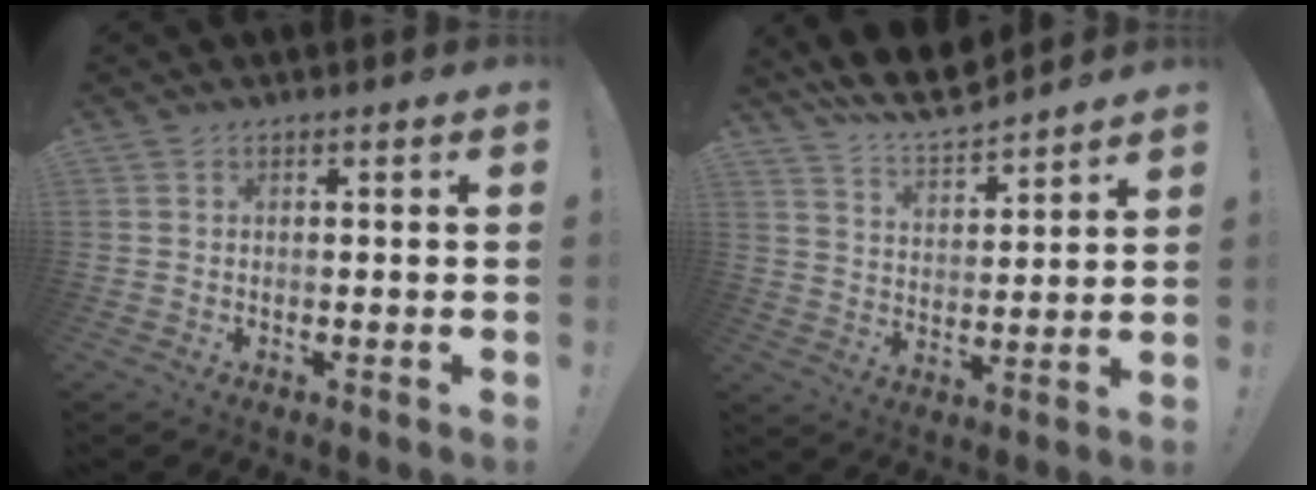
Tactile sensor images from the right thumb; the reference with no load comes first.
{"total": 10.0, "force": [9.2, 2.4, 3.4], "torque": [-0.077, -0.071, 0.168]}